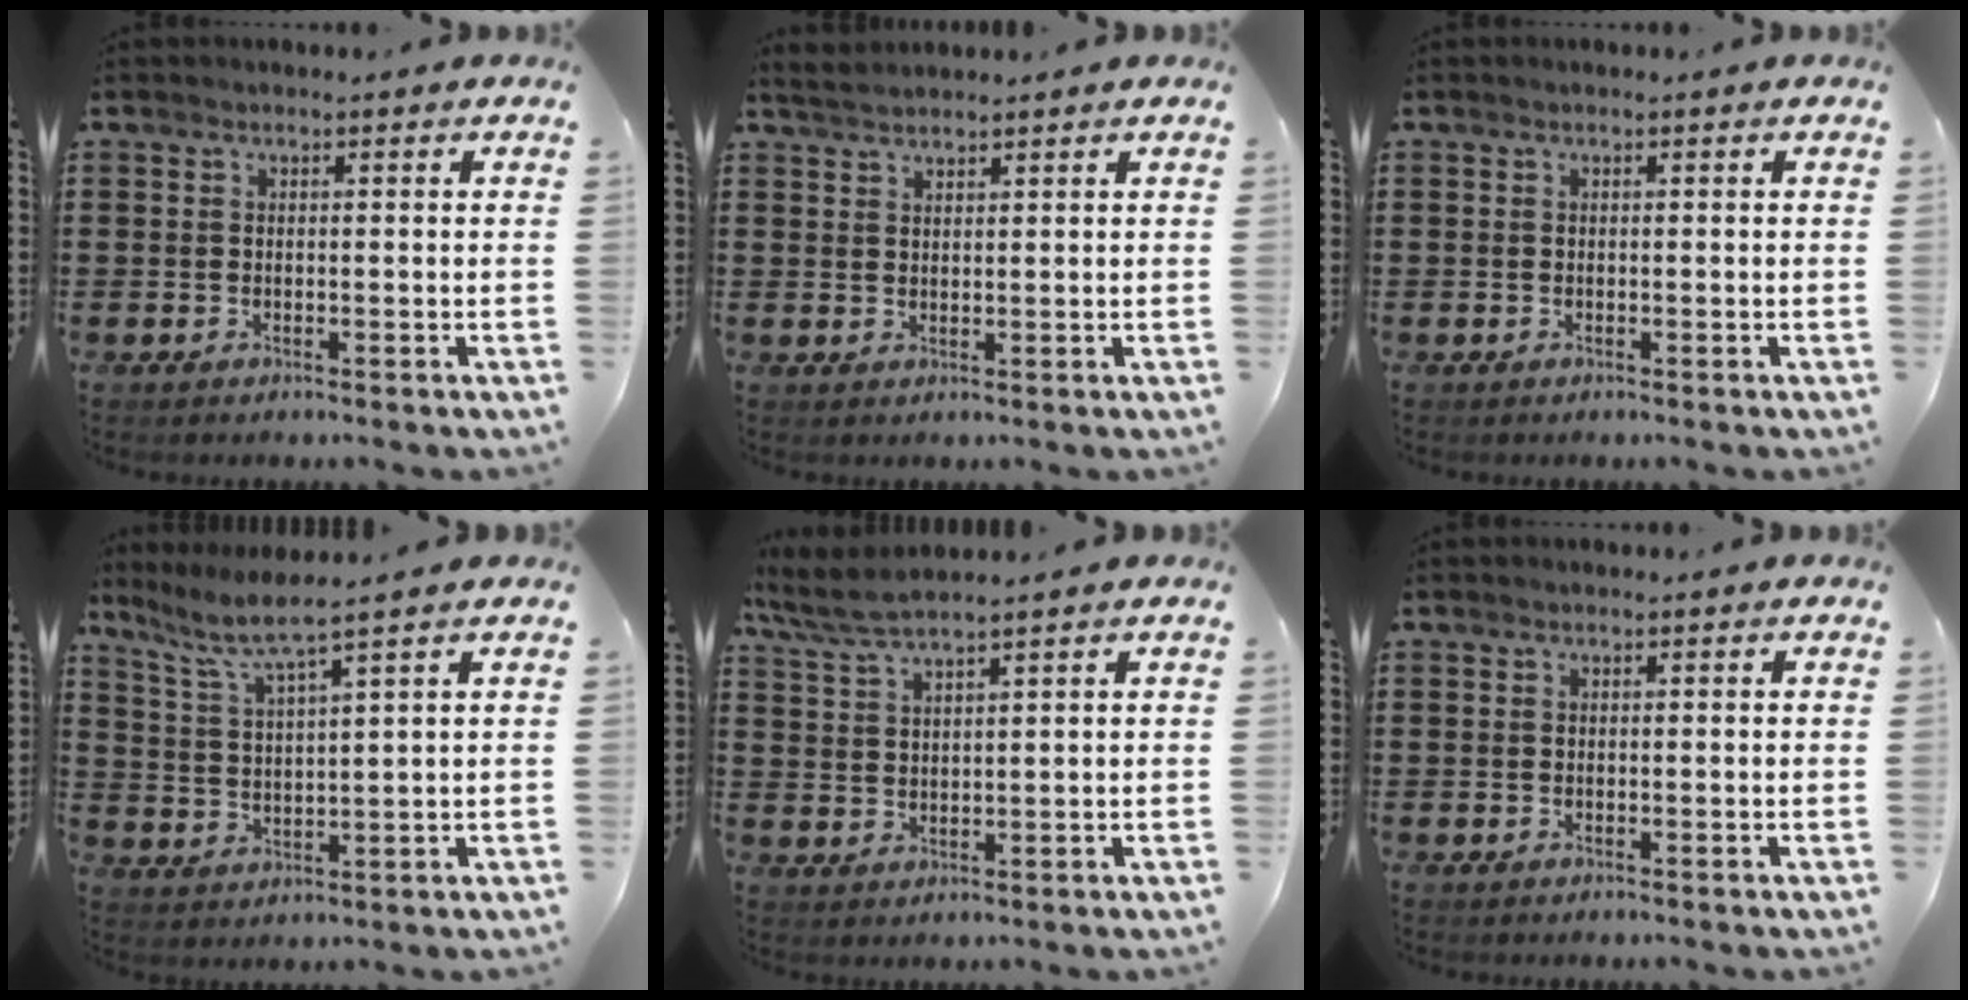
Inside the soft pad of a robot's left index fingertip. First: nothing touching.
{"total": 1.9, "force": [1.8, 0.2, 0.4], "torque": [-0.012, 0.004, 0.036]}
{"total": 0.0}
{"total": 4.7, "force": [3.6, -0.4, 3.0], "torque": [-0.074, -0.020, 0.057]}
{"total": 4.0, "force": [3.4, 0.1, 2.2], "torque": [-0.052, -0.008, 0.060]}
{"total": 0.0}